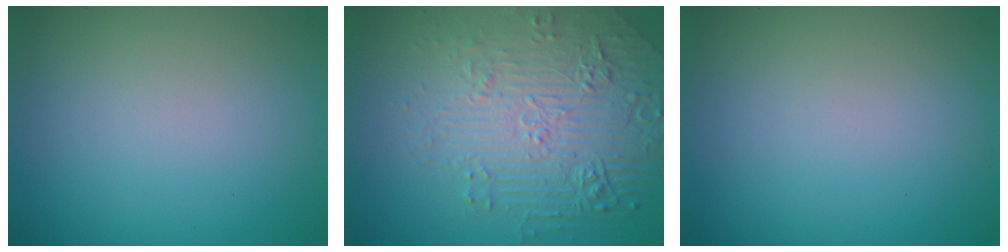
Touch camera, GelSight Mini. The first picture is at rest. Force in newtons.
{"total": 7.7, "press": 5.7, "slide": 5.2}
{"total": 0.0}